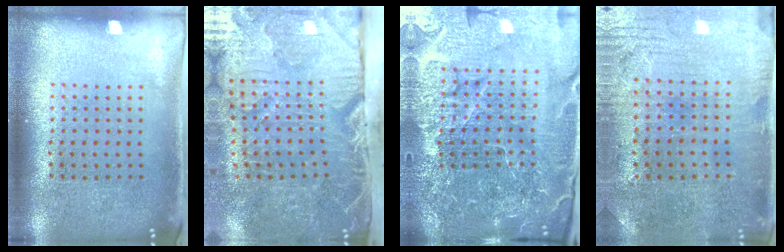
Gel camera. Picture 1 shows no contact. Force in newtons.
{"total": 5.1, "press": 4.3, "slide": 2.7}
{"total": 6.1, "press": 5.5, "slide": 2.5}
{"total": 0.9, "press": 0.7, "slide": 0.6}